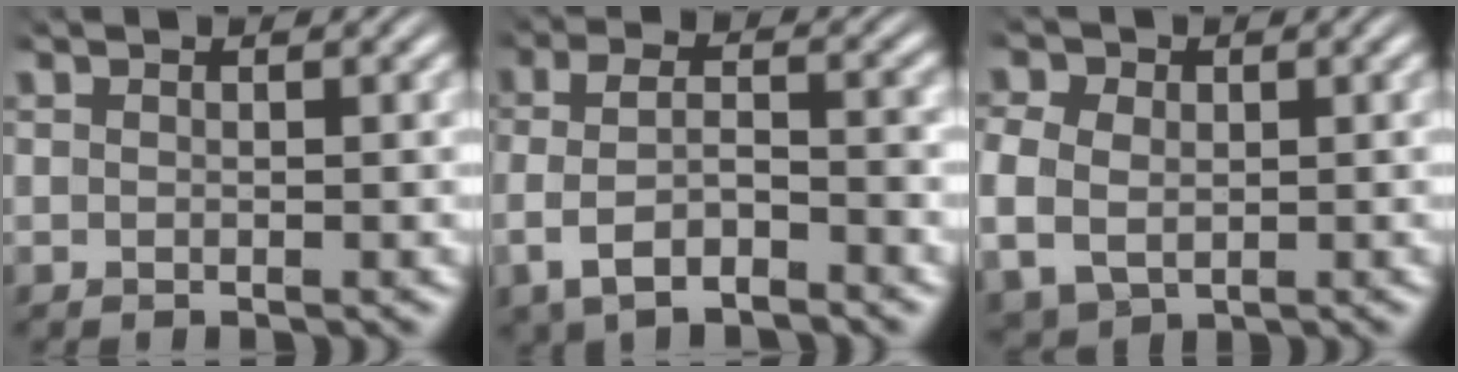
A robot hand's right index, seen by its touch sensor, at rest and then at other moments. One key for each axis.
{"total": 5.1, "fx": -1.8, "fy": 3.3, "fz": 3.4, "tx": -0.081, "ty": -0.013, "tz": -0.028}
{"total": 5.1, "fx": 0.5, "fy": 4.4, "fz": 2.4, "tx": -0.068, "ty": -0.014, "tz": 0.019}